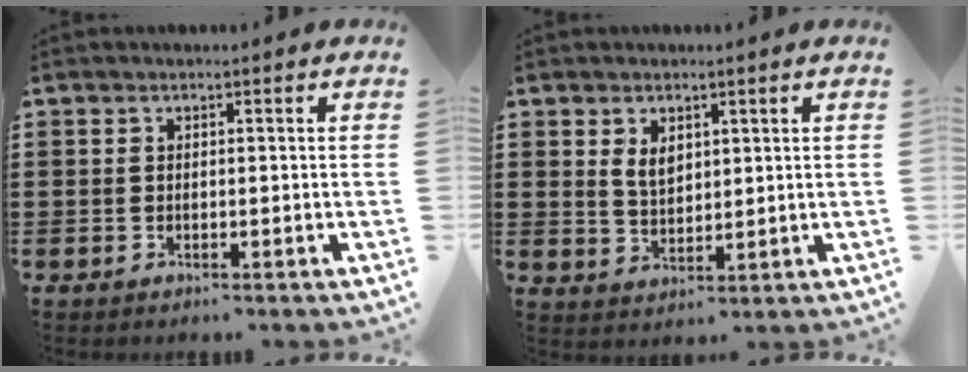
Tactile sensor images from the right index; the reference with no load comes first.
{"total": 3.3, "force": [1.6, 2.1, 2.1], "torque": [-0.039, 0.004, 0.027]}